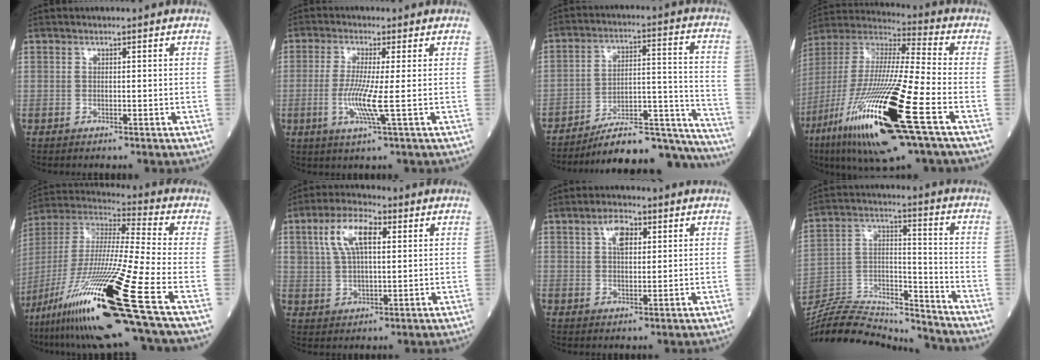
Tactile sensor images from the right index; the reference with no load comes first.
{"total": 5.7, "force": [-1.0, -0.8, 5.5], "torque": [-0.119, -0.016, -0.025]}
{"total": 22.3, "force": [-21.1, 2.5, 6.7], "torque": [-0.042, 0.045, -0.301]}
{"total": 25.7, "force": [-10.8, 2.5, 23.1], "torque": [-0.474, -0.058, -0.202]}
{"total": 25.9, "force": [-13.8, -0.7, 22.0], "torque": [-0.427, -0.053, -0.257]}
{"total": 8.9, "force": [3.1, 3.7, 7.4], "torque": [-0.150, 0.019, 0.060]}
{"total": 4.3, "force": [1.8, 2.1, 3.3], "torque": [-0.060, 0.010, 0.031]}
{"total": 18.8, "force": [-18.4, 1.0, 3.6], "torque": [-0.072, 0.028, -0.308]}